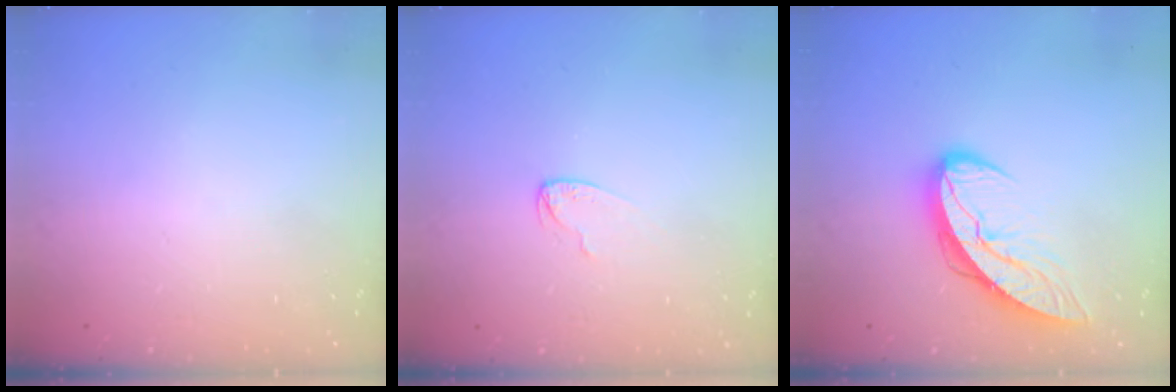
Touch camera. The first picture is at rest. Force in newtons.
{"total": 4.3, "press": 4.3, "slide": 0.4}
{"total": 9.8, "press": 9.7, "slide": 0.9}